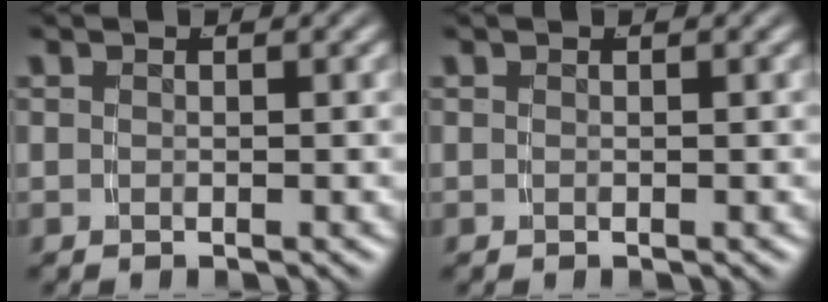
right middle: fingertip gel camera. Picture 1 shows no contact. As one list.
[{"total": 0.0}]